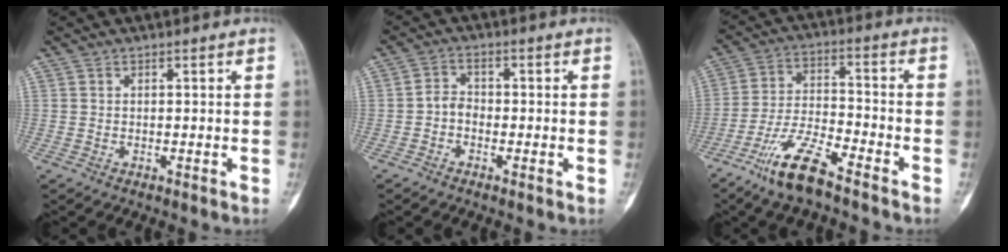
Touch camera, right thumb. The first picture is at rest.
{"total": 2.6, "force": [-1.0, 1.9, 1.4], "torque": [-0.018, 0.014, -0.029]}
{"total": 10.9, "force": [-7.7, 2.5, 7.3], "torque": [-0.155, 0.042, -0.150]}